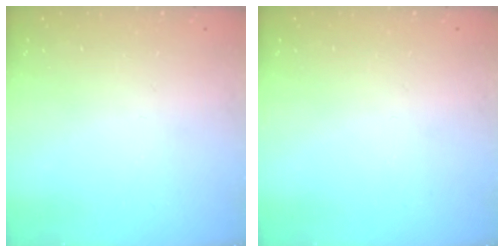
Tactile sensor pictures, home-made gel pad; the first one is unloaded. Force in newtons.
{"total": 0.0}